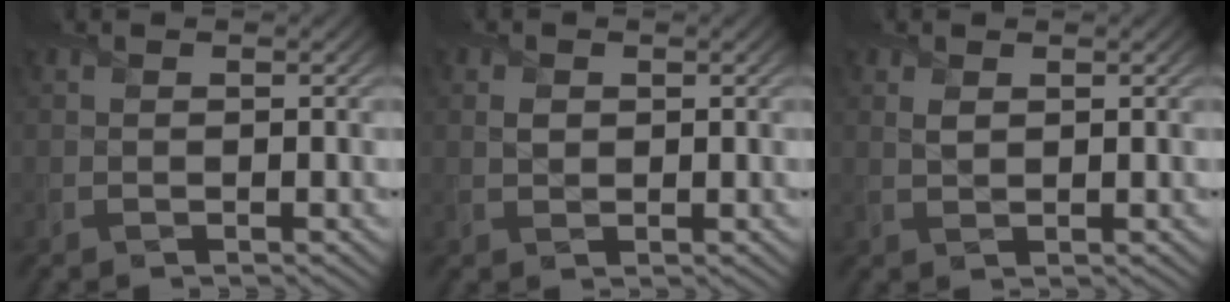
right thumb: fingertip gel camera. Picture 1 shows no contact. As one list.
[{"total": 1.0, "force": [0.2, 0.9, 0.2], "torque": [-0.004, -0.004, 0.007]}, {"total": 0.8, "force": [0.5, 0.6, 0.4], "torque": [-0.011, -0.003, 0.016]}]